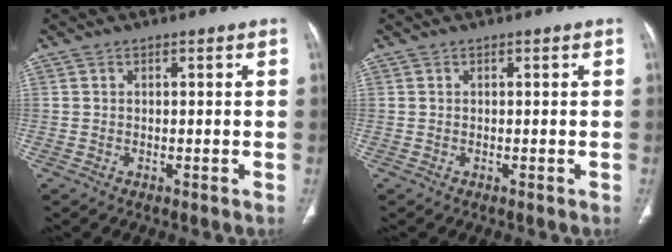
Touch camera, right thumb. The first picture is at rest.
{"total": 0.0}